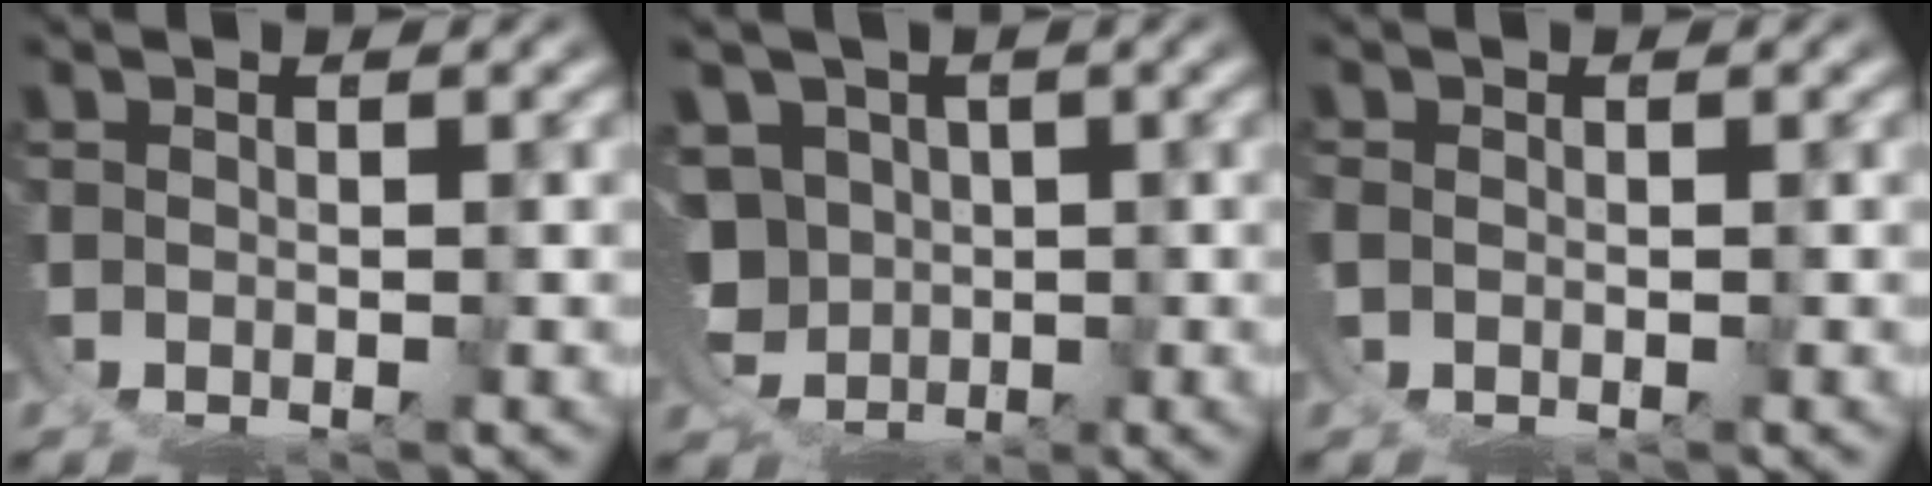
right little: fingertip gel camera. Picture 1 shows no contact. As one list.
[{"total": 6.4, "force": [0.8, 6.2, 1.3], "torque": [-0.053, -0.039, 0.029]}, {"total": 0.7, "force": [0.1, 0.6, -0.3], "torque": [-0.004, -0.001, 0.000]}]